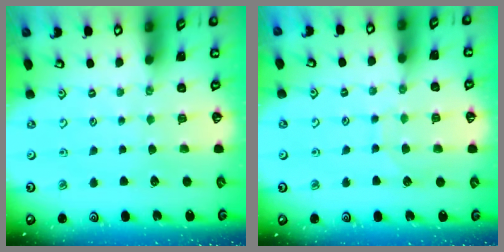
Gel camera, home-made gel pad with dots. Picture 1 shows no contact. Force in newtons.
{"total": 6.1, "press": 6.1, "slide": 0.6}